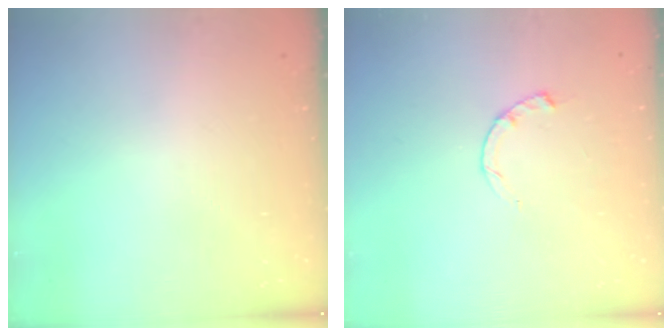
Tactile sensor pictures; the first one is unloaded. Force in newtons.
{"total": 2.3, "press": 2.3, "slide": 0.4}